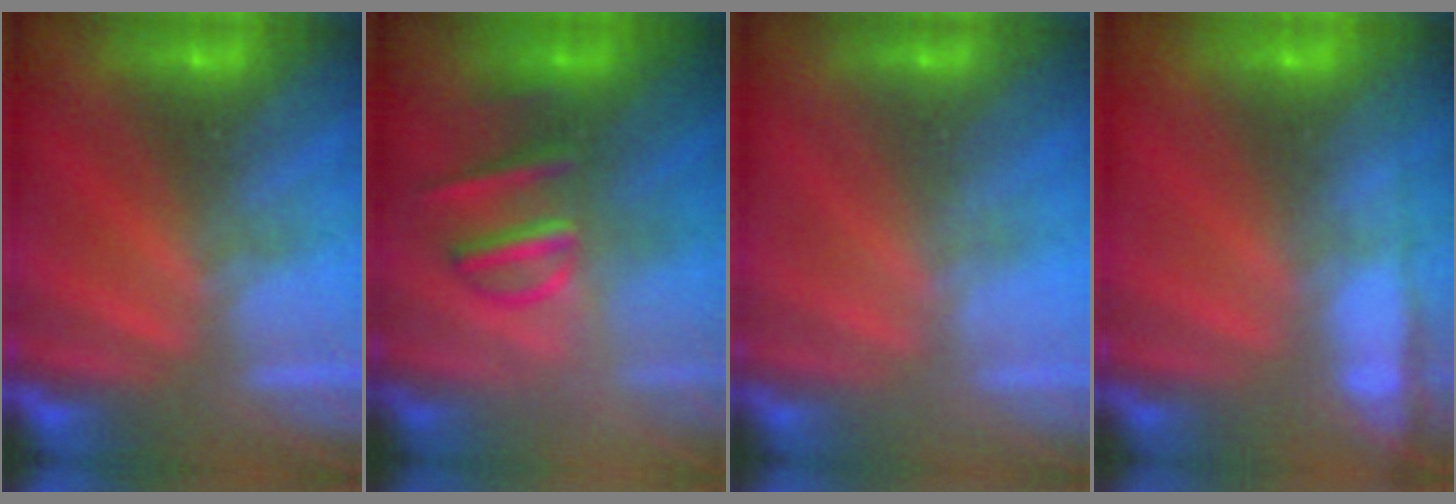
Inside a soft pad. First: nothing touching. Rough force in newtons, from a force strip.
{"total": 3.1}
{"total": 2.4}
{"total": 7.6}